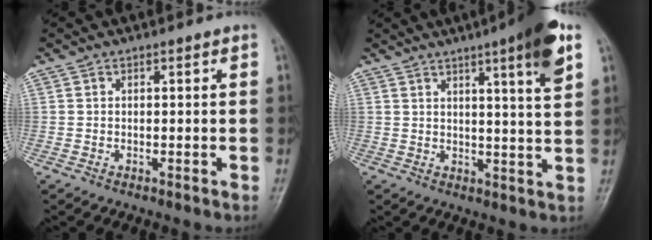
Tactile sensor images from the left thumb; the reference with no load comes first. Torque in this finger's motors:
{"motor_torque": [1.60, 0.90, 0.75, -0.98, 0.07]}